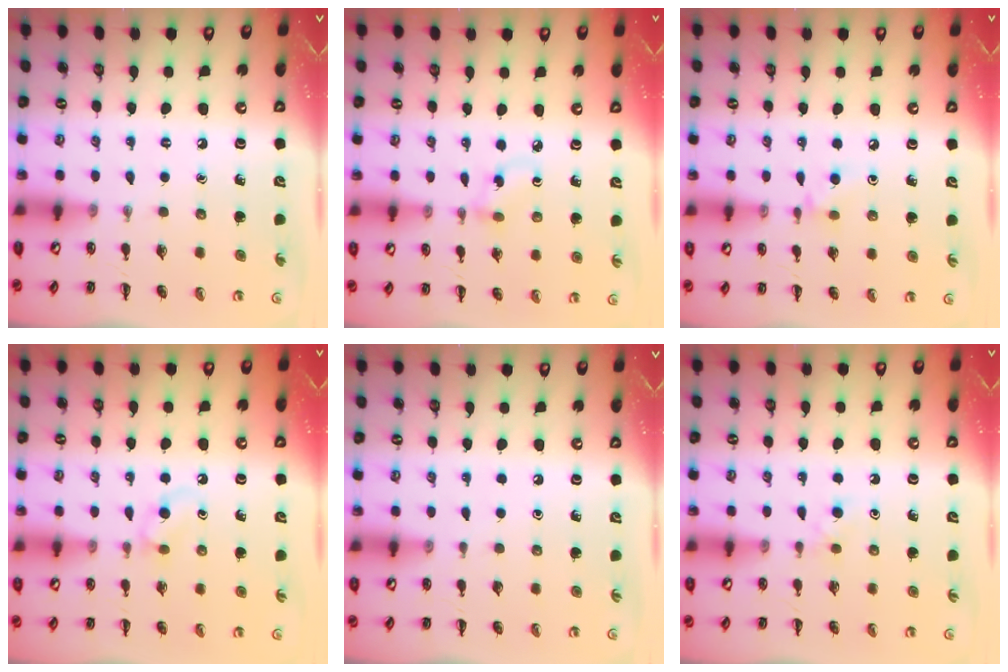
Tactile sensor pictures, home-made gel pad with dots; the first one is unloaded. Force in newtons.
{"total": 3.1, "press": 2.8, "slide": 1.3}
{"total": 4.6, "press": 4.3, "slide": 1.7}
{"total": 3.7, "press": 3.4, "slide": 1.6}
{"total": 0.0}
{"total": 2.6, "press": 2.4, "slide": 1.0}